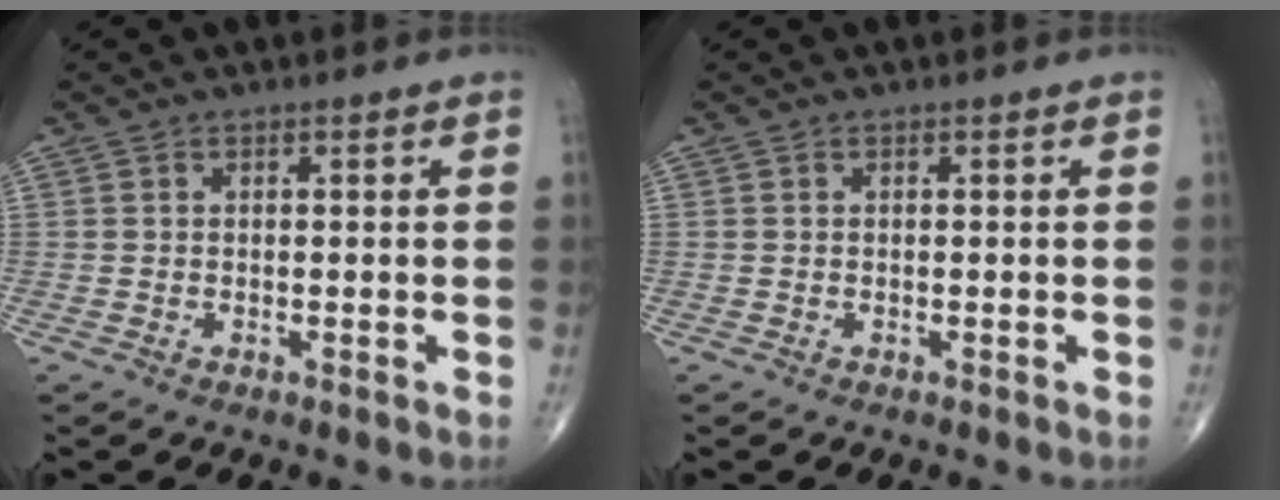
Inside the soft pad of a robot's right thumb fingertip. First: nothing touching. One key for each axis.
{"total": 0.0}